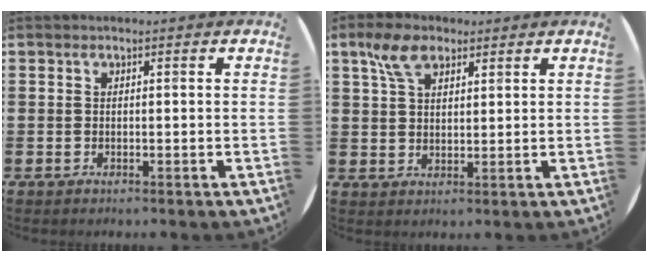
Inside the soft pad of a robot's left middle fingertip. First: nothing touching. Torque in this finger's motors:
{"motor_torque": [0.94, -0.75, 0.05, 0.02]}